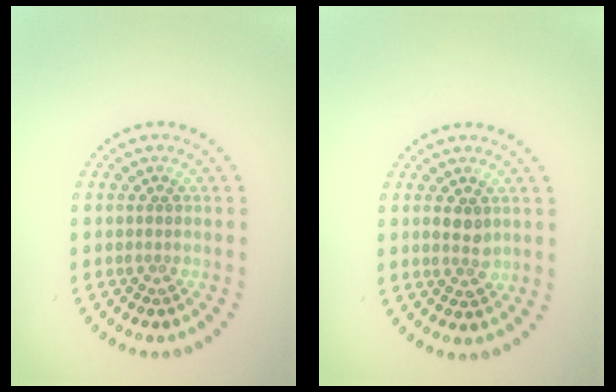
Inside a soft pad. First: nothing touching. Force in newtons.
{"total": 1.8, "press": 1.8, "slide": 0.1}